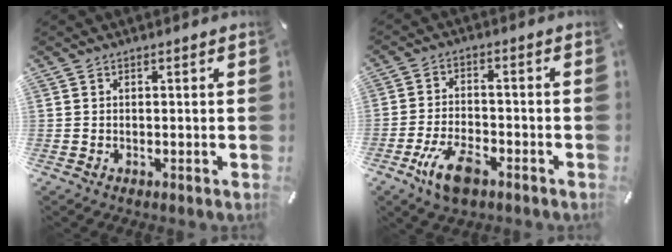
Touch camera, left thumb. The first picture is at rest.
{"total": 8.8, "force": [-4.7, 4.2, 6.2], "torque": [-0.138, 0.011, -0.087]}